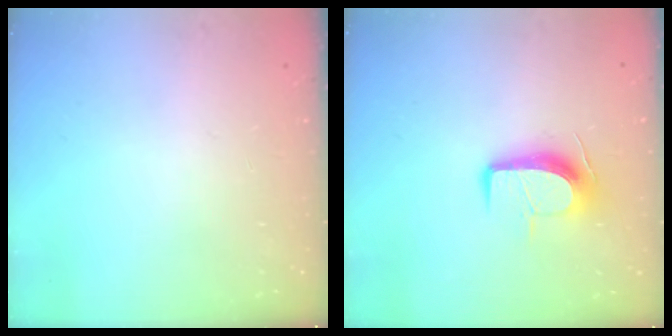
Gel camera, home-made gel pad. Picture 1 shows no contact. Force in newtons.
{"total": 10.5, "press": 10.5, "slide": 0.9}